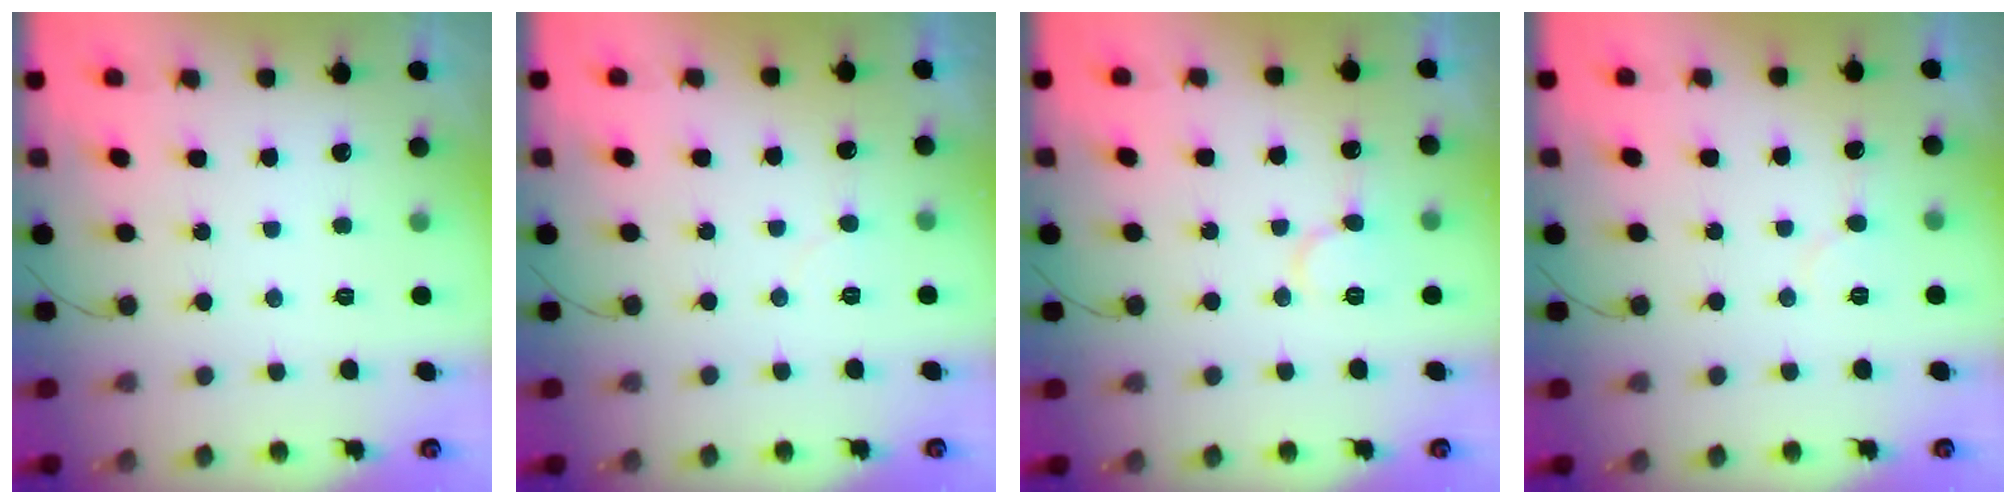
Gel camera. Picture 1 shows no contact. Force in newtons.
{"total": 4.6, "press": 4.6, "slide": 0.2}
{"total": 8.5, "press": 8.3, "slide": 1.9}
{"total": 5.1, "press": 5.0, "slide": 0.5}